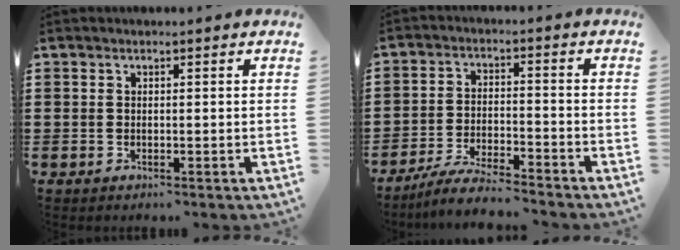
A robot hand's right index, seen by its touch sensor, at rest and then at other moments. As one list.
[{"total": 5.6, "force": [-5.3, 0.0, 1.8], "torque": [-0.050, -0.010, -0.108]}]